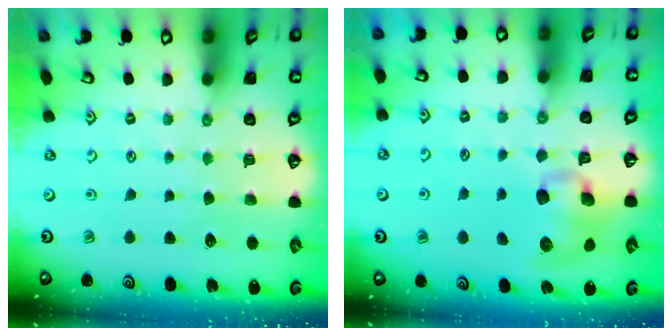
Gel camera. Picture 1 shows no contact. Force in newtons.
{"total": 10.6, "press": 10.5, "slide": 1.5}